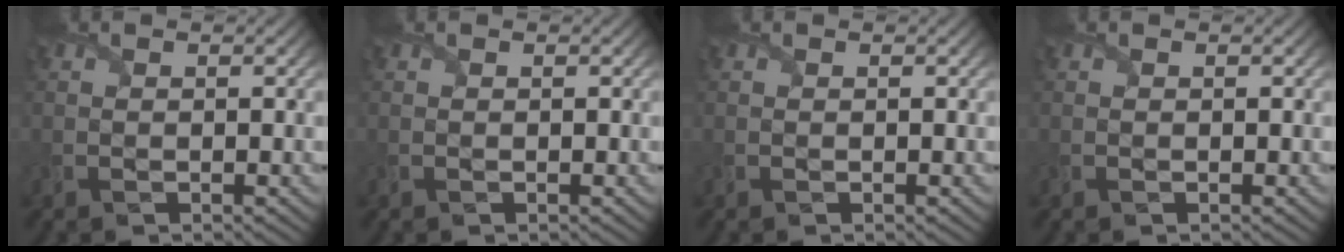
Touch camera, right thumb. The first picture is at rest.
{"total": 0.0}
{"total": 0.0}
{"total": 0.0}